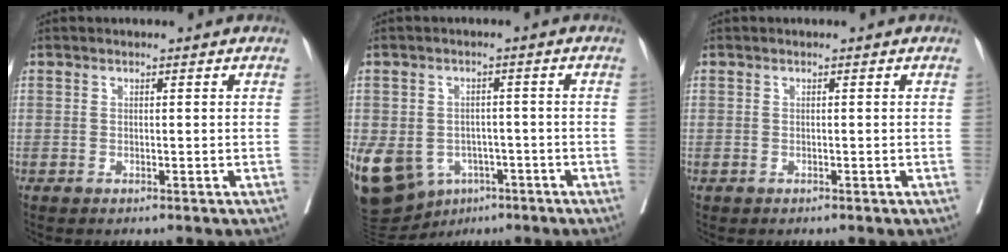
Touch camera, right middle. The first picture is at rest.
{"total": 19.1, "force": [-7.9, 14.8, 9.3], "torque": [-0.257, -0.003, -0.108]}
{"total": 0.0}